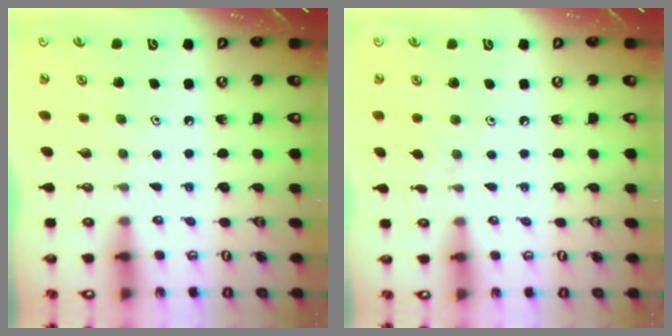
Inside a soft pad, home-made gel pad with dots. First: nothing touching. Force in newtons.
{"total": 1.9, "press": 1.9, "slide": 0.4}